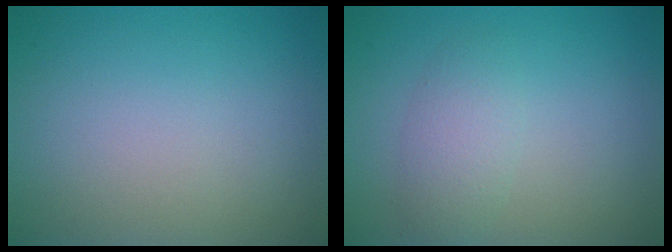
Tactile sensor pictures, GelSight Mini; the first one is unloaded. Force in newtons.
{"total": 2.4, "press": 2.4, "slide": 0.1}